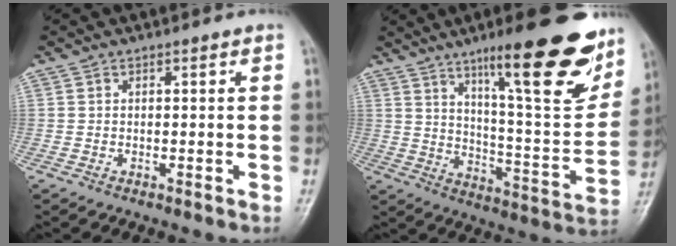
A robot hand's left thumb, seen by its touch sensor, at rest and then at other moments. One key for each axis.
{"total": 23.9, "fx": 14.3, "fy": 5.3, "fz": 18.4, "tx": -0.226, "ty": -0.062, "tz": 0.218}